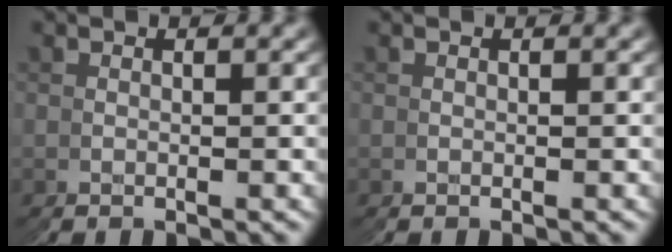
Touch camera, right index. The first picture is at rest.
{"total": 0.0}